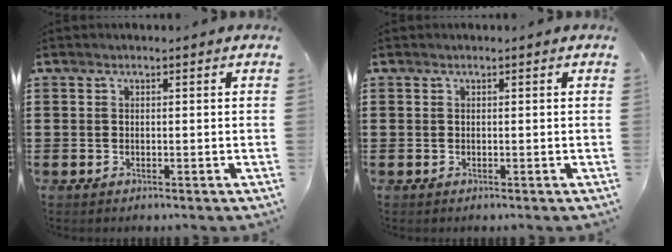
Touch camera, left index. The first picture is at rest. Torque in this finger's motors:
{"motor_torque": [0.00, 0.00, 0.00, 0.00]}